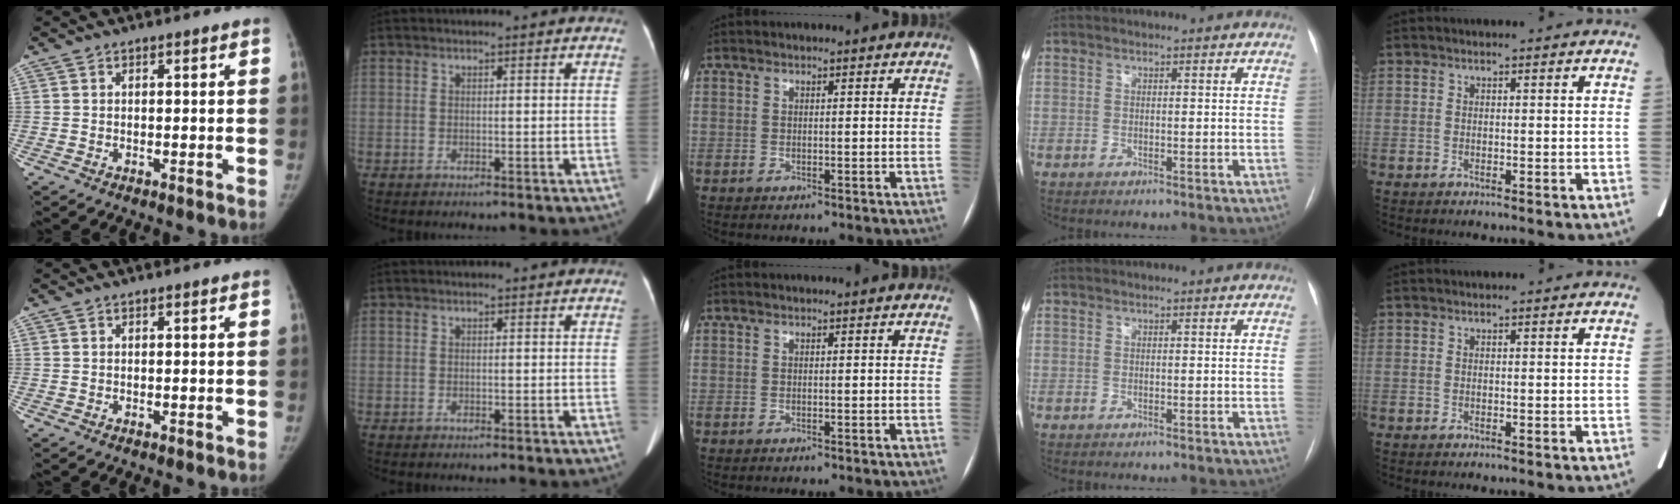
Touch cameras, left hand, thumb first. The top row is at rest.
{}